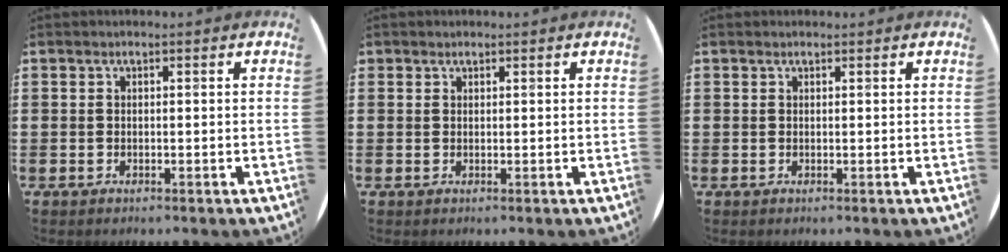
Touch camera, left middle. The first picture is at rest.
{"total": 0.6, "force": [0.6, 0.3, -0.1], "torque": [0.003, 0.004, 0.011]}
{"total": 0.0}